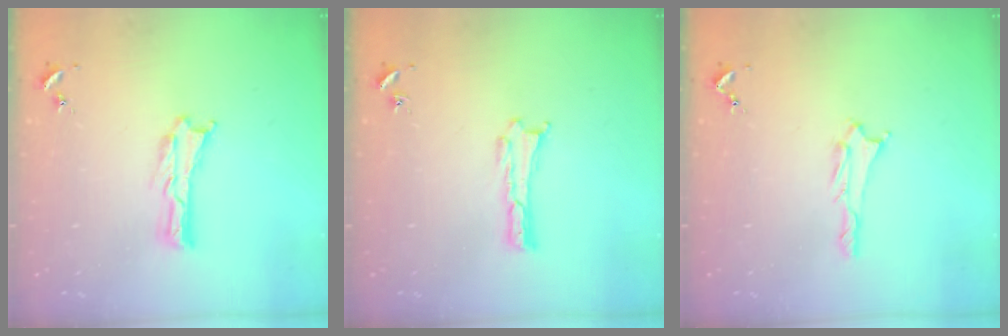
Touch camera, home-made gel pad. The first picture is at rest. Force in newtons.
{"total": 0.0}
{"total": 1.2, "press": 1.2, "slide": 0.1}